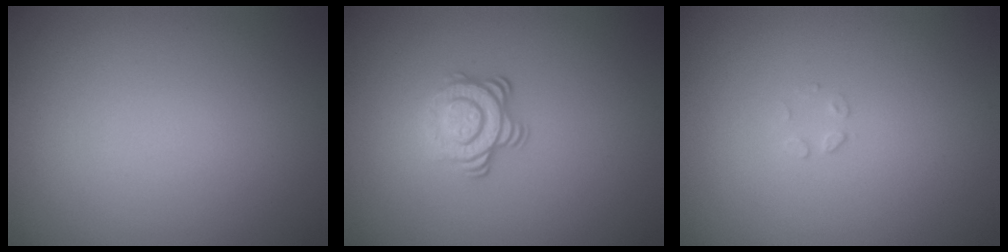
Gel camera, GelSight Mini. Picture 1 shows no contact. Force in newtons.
{"total": 3.5, "press": 2.5, "slide": 2.4}
{"total": 0.8, "press": 0.8, "slide": 0.0}